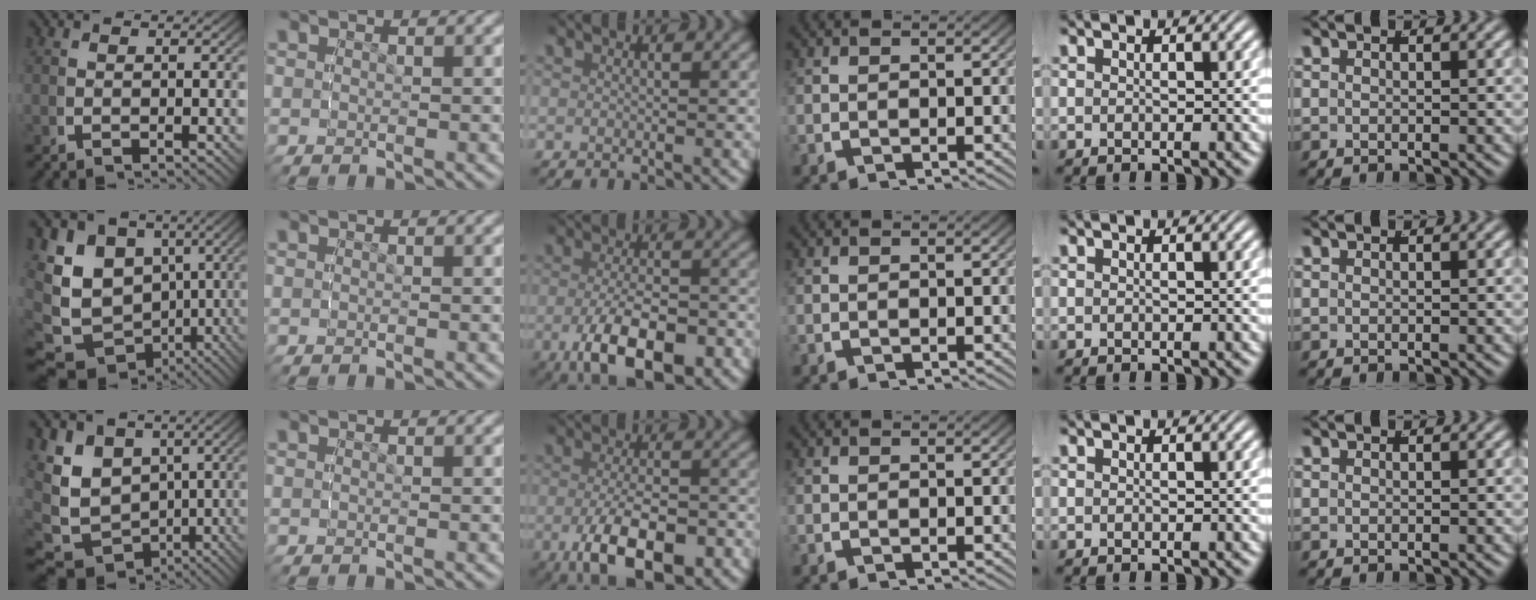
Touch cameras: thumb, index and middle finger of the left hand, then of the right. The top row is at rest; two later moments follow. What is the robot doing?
{"motion": "grasp_and_lifting", "object": "cloth"}